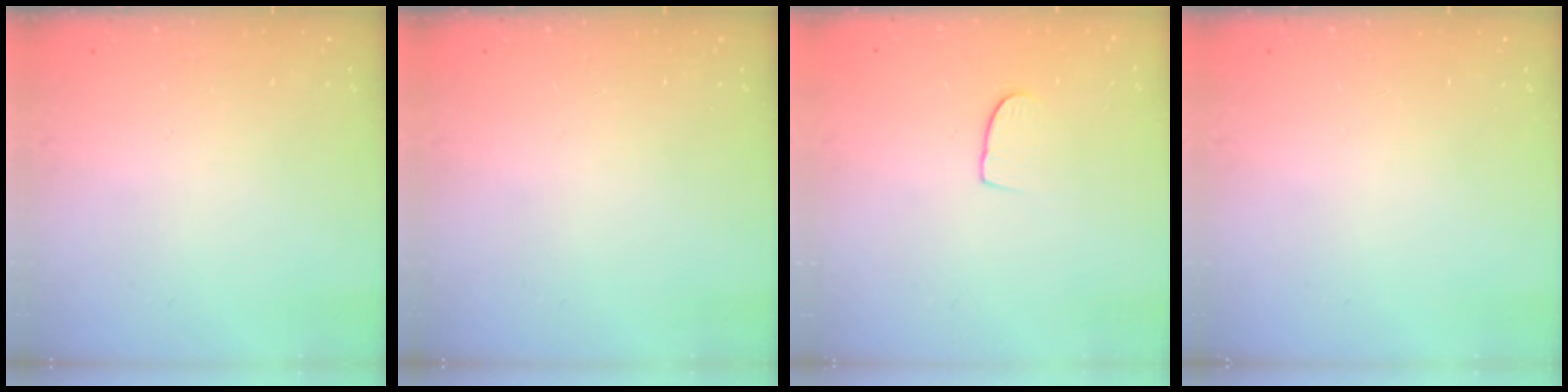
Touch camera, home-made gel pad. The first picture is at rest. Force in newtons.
{"total": 0.0}
{"total": 6.1, "press": 6.1, "slide": 0.4}
{"total": 0.0}